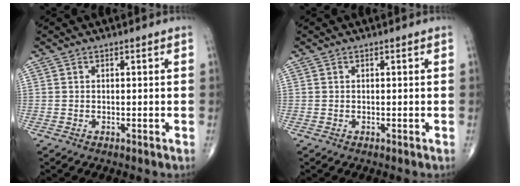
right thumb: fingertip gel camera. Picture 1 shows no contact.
{"total": 0.0}